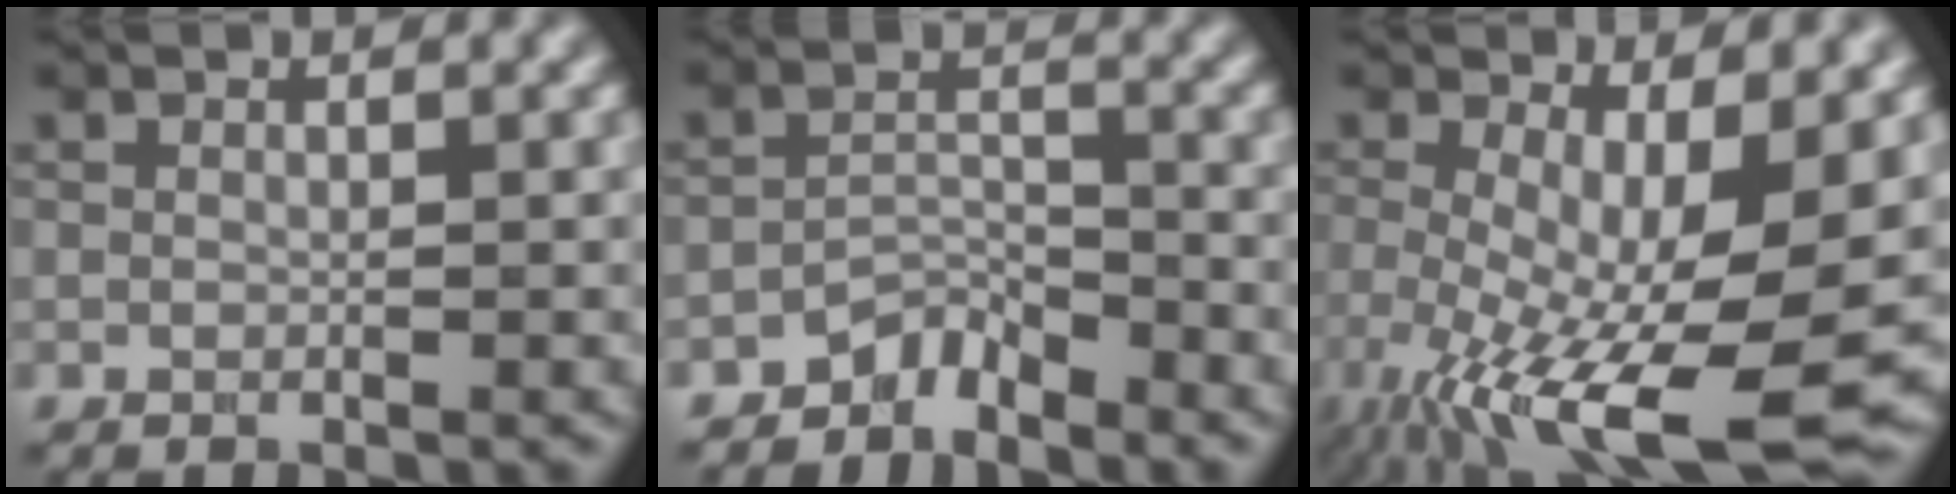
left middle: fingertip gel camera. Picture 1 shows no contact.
{"total": 2.5, "force": [-2.4, 0.7, 0.5], "torque": [-0.004, 0.012, -0.047]}
{"total": 13.9, "force": [-3.8, 4.4, 12.6], "torque": [-0.212, -0.032, -0.053]}